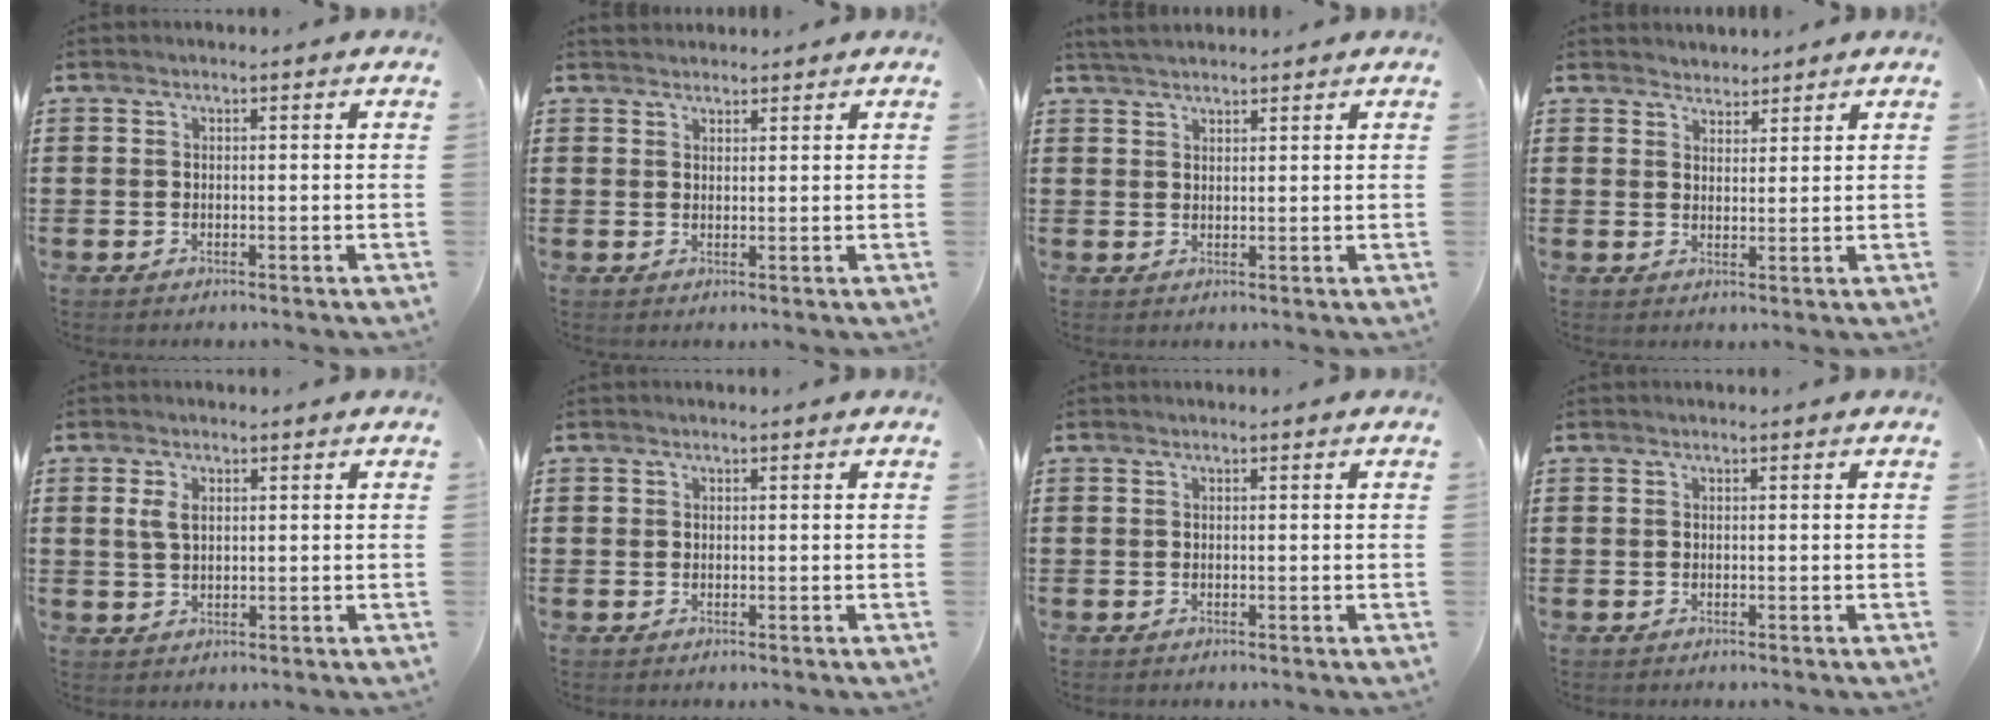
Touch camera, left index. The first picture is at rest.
{"total": 1.6, "force": [1.5, 0.5, 0.0], "torque": [-0.003, 0.002, 0.031]}
{"total": 2.9, "force": [2.7, 0.6, 1.0], "torque": [-0.026, 0.002, 0.052]}
{"total": 2.4, "force": [2.3, 0.7, -0.5], "torque": [0.001, 0.000, 0.044]}
{"total": 2.9, "force": [0.9, 1.6, 2.3], "torque": [-0.052, 0.008, 0.015]}
{"total": 0.6, "force": [0.1, 0.6, 0.1], "torque": [-0.004, 0.005, 0.002]}
{"total": 0.0}
{"total": 0.0}